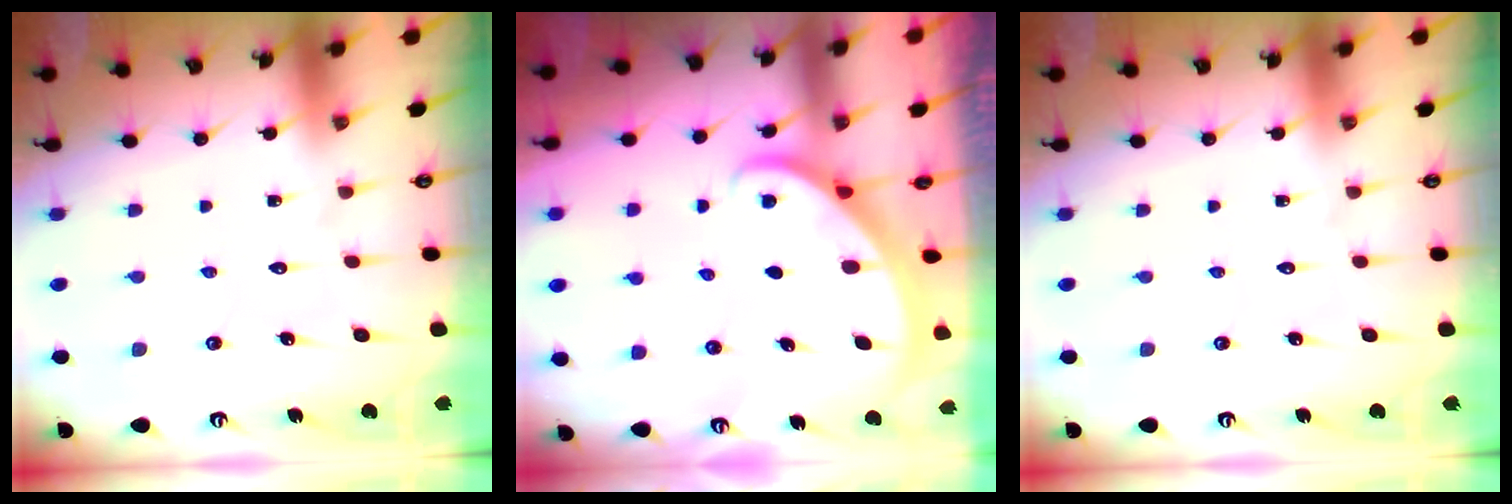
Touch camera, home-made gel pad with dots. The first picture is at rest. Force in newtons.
{"total": 1.9, "press": 1.9, "slide": 0.2}
{"total": 0.0}